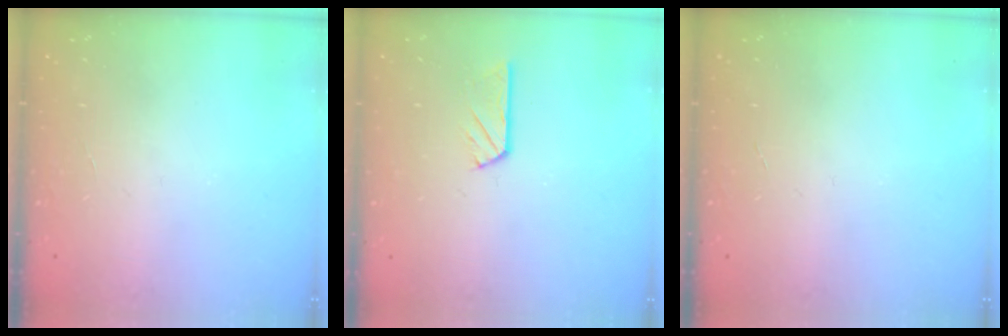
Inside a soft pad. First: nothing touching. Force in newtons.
{"total": 3.5, "press": 3.5, "slide": 0.3}
{"total": 0.0}